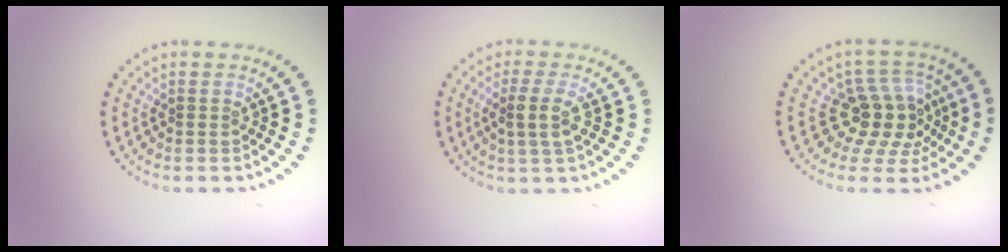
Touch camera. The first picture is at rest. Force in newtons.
{"total": 2.2, "press": 1.9, "slide": 1.1}
{"total": 4.4, "press": 3.7, "slide": 2.3}